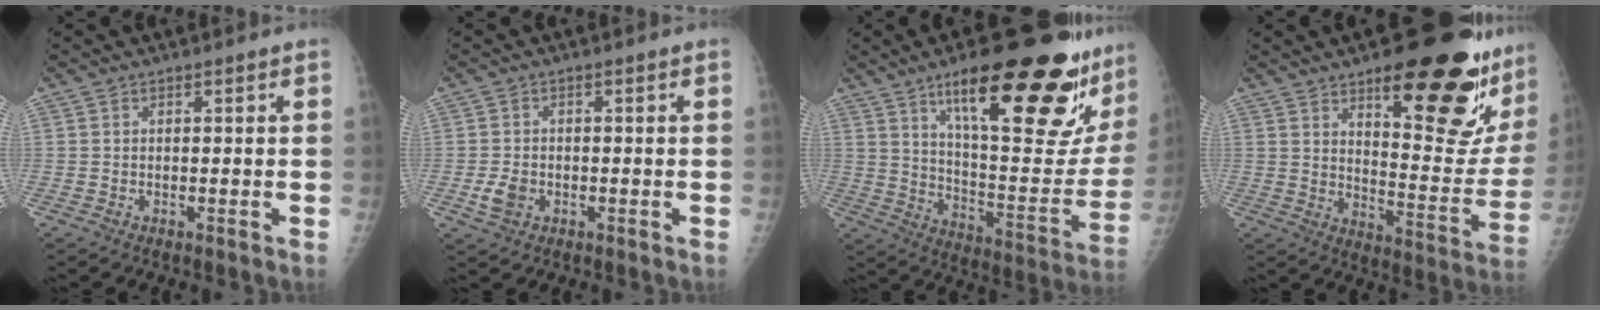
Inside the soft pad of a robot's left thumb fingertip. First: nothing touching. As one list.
[{"total": 3.3, "force": [-1.1, 2.6, 1.8], "torque": [-0.031, 0.000, -0.017]}, {"total": 30.8, "force": [17.9, 7.9, 23.8], "torque": [-0.289, -0.060, 0.276]}, {"total": 25.9, "force": [14.7, 7.7, 19.8], "torque": [-0.224, -0.079, 0.211]}]